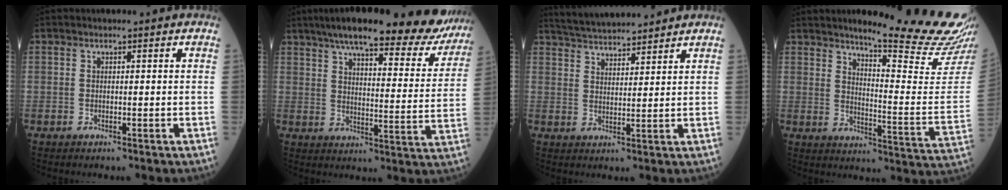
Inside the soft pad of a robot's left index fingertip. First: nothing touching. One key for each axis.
{"total": 27.7, "fx": 23.4, "fy": 5.3, "fz": 13.9, "tx": -0.202, "ty": -0.023, "tz": 0.288}
{"total": 9.9, "fx": 9.5, "fy": 0.8, "fz": 3.0, "tx": -0.062, "ty": 0.027, "tz": 0.156}
{"total": 18.0, "fx": 16.3, "fy": -1.6, "fz": 7.4, "tx": -0.117, "ty": -0.107, "tz": 0.199}